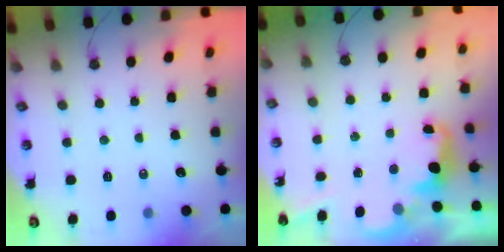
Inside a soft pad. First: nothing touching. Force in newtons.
{"total": 2.2, "press": 2.2, "slide": 0.5}